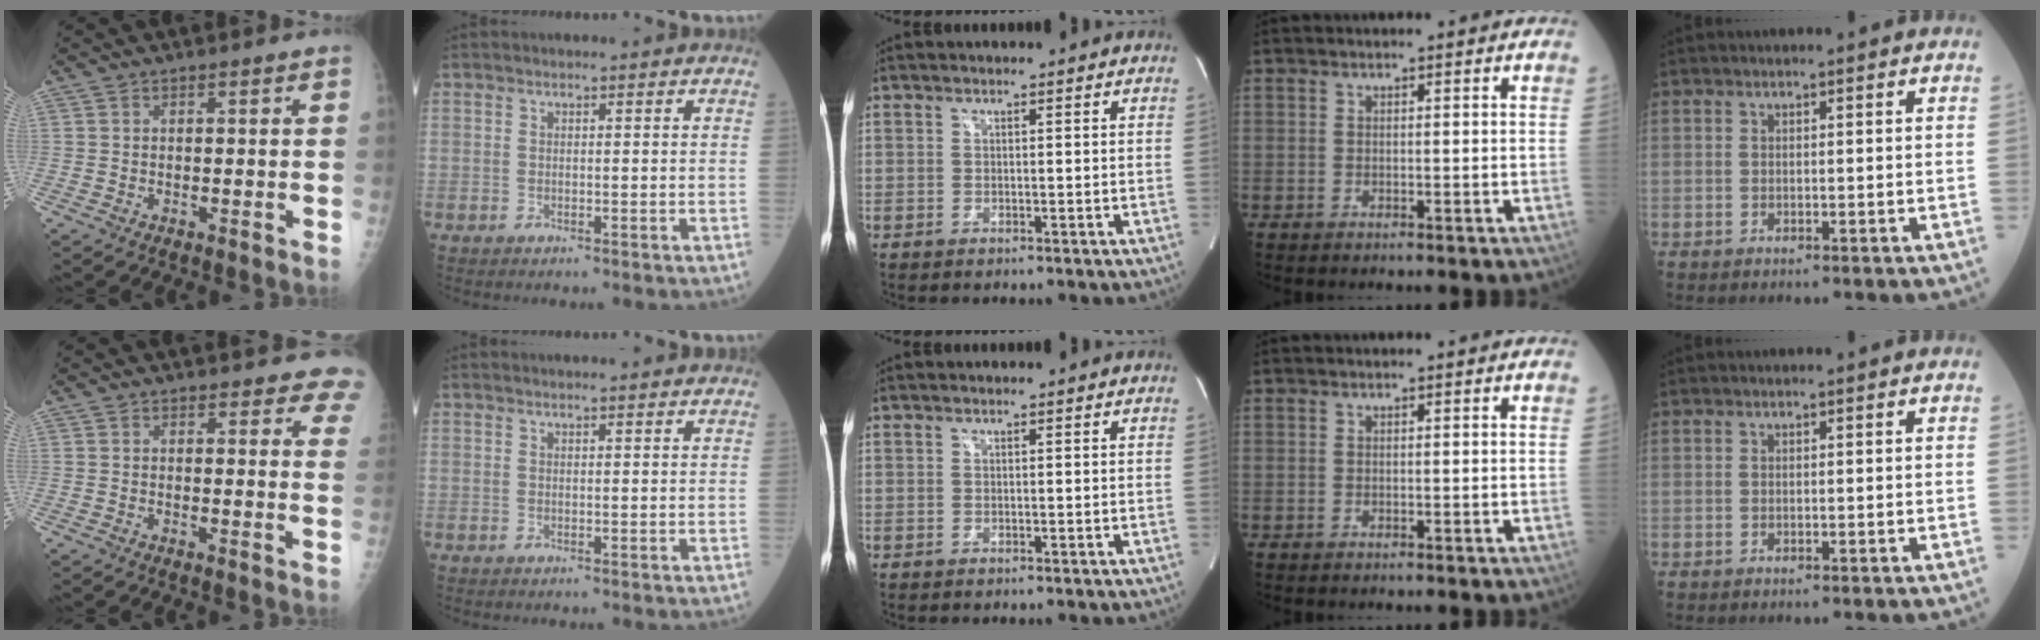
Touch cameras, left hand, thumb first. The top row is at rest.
{"thumb": {"total": 7.7, "force": [7.0, 2.6, 1.7], "torque": [0.031, -0.028, 0.051]}, "index": {"total": 4.6, "force": [4.4, 0.5, 1.5], "torque": [-0.019, 0.022, 0.048]}}